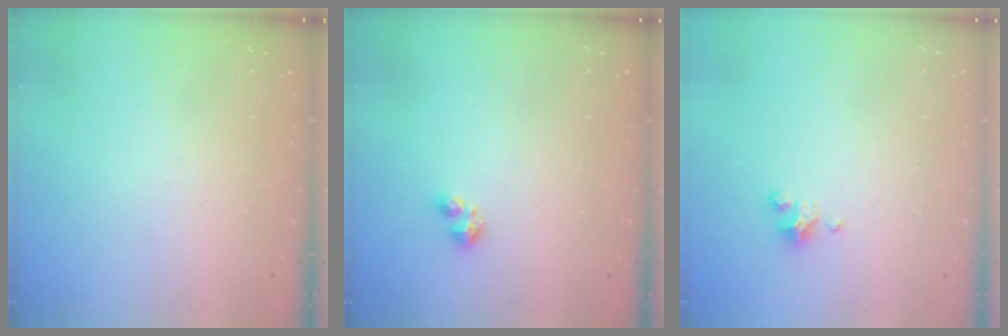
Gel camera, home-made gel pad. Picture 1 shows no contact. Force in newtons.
{"total": 2.9, "press": 2.8, "slide": 0.6}
{"total": 3.0, "press": 3.0, "slide": 0.2}